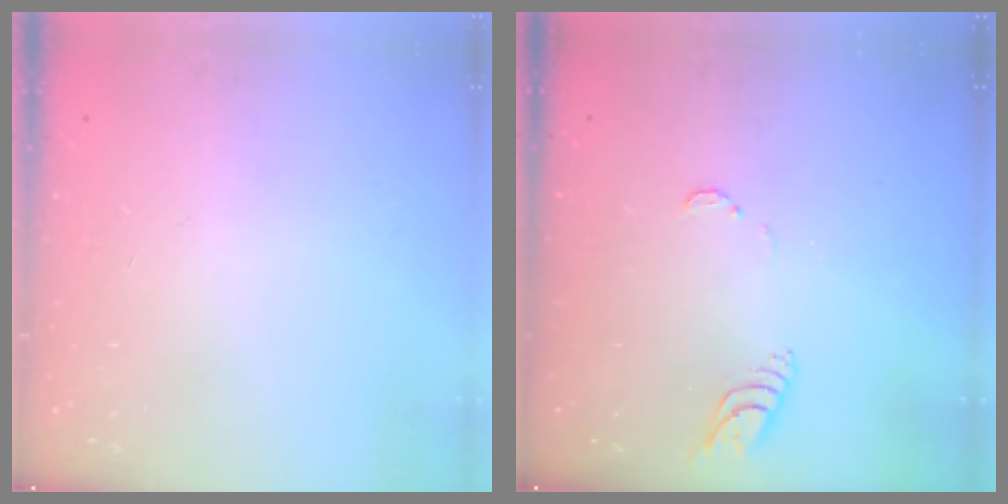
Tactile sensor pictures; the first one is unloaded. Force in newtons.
{"total": 3.9, "press": 3.9, "slide": 0.4}